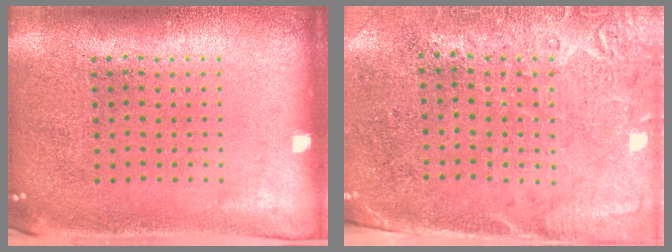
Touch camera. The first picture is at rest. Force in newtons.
{"total": 2.8, "press": 2.4, "slide": 1.4}